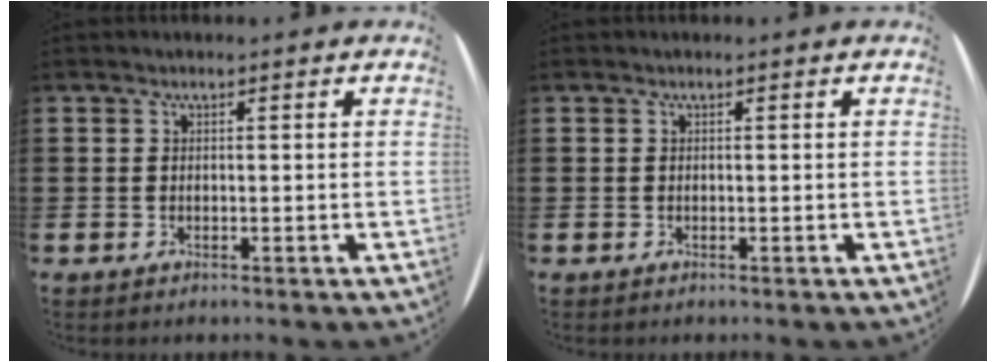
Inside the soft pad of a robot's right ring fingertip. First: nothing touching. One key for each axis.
{"total": 0.0}